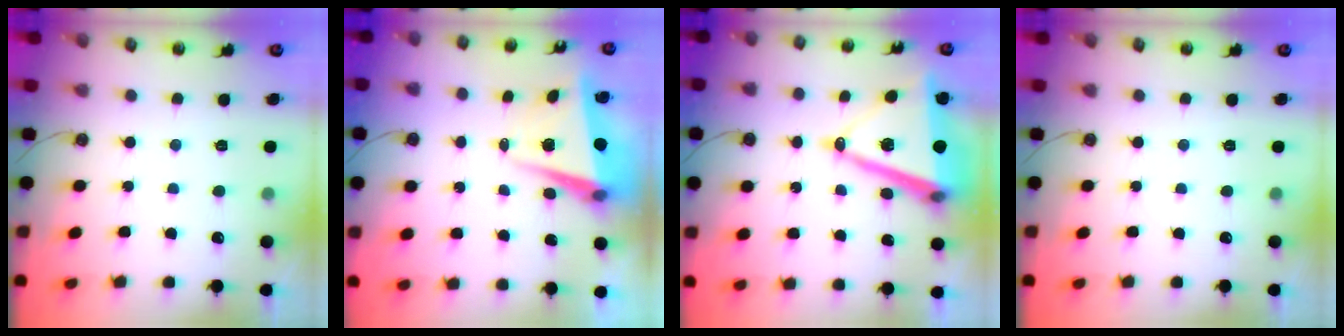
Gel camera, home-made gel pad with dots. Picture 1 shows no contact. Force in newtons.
{"total": 6.3, "press": 6.2, "slide": 0.9}
{"total": 18.3, "press": 17.9, "slide": 3.9}
{"total": 0.0}